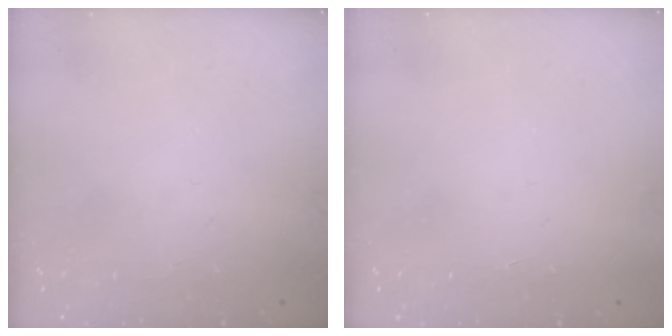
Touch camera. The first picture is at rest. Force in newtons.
{"total": 1.5, "press": 1.5, "slide": 0.1}